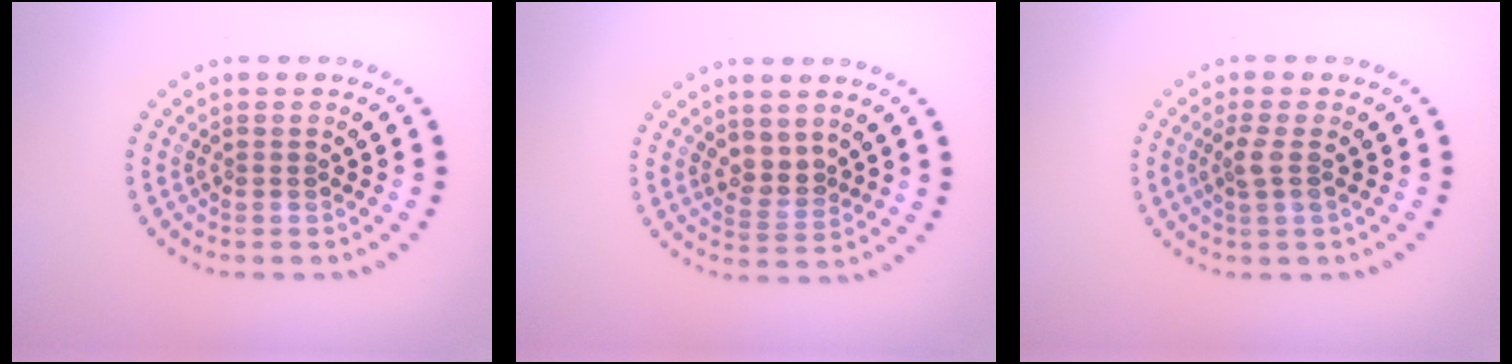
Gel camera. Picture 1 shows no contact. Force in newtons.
{"total": 2.0, "press": 1.7, "slide": 1.1}
{"total": 1.8, "press": 1.6, "slide": 0.8}